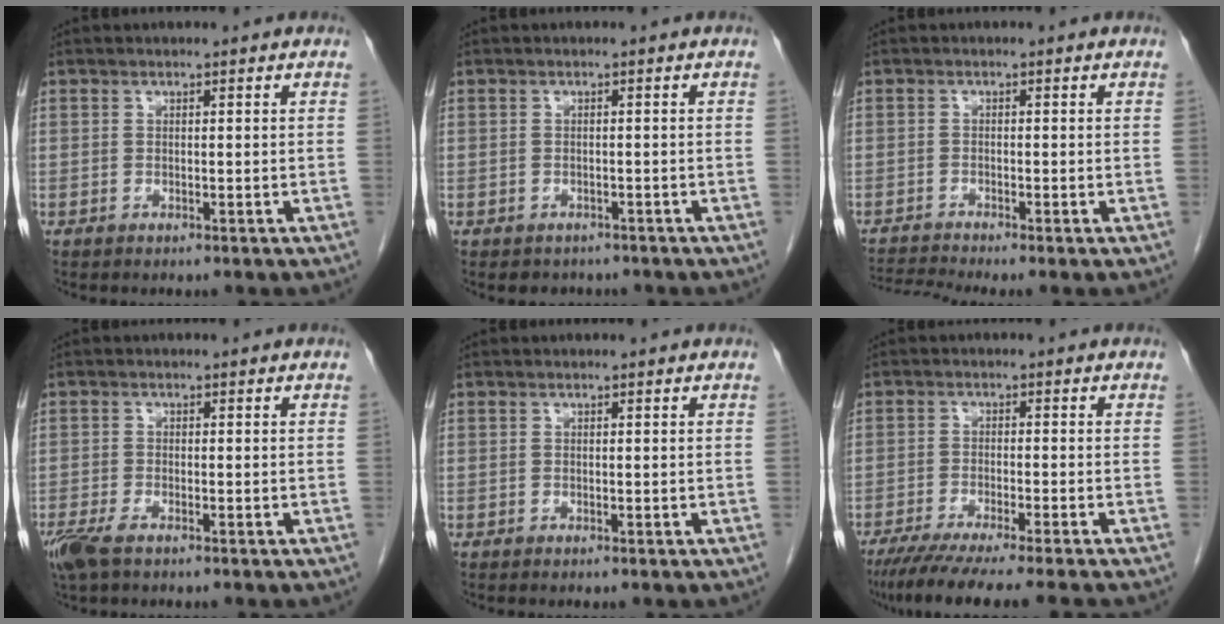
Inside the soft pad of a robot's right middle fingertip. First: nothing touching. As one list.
[{"total": 2.4, "force": [-1.9, 1.5, 0.1], "torque": [-0.005, 0.004, -0.026]}, {"total": 3.8, "force": [-3.3, -1.6, 0.9], "torque": [-0.025, -0.010, -0.064]}, {"total": 4.4, "force": [-3.1, 1.4, 2.9], "torque": [-0.065, -0.010, -0.055]}, {"total": 0.0}, {"total": 11.4, "force": [-9.5, -0.9, 6.1], "torque": [-0.075, -0.034, -0.147]}]